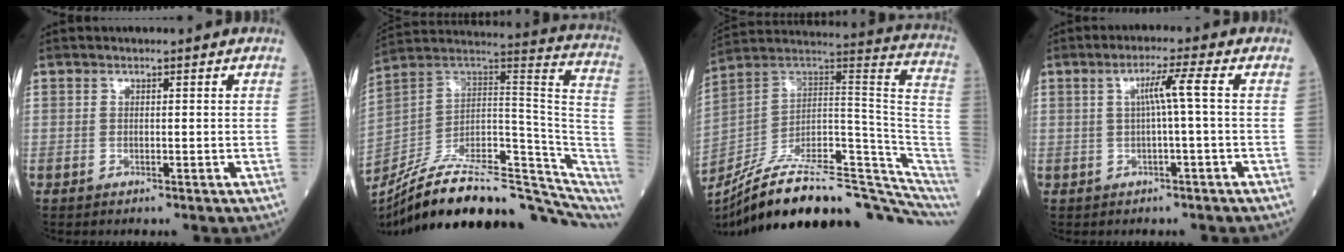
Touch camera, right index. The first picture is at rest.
{"total": 28.6, "force": [-21.0, 8.2, 17.6], "torque": [-0.219, 0.026, -0.316]}
{"total": 27.7, "force": [-21.1, 4.9, 17.4], "torque": [-0.190, 0.035, -0.320]}
{"total": 4.0, "force": [0.3, -0.8, 3.9], "torque": [-0.071, 0.008, 0.007]}